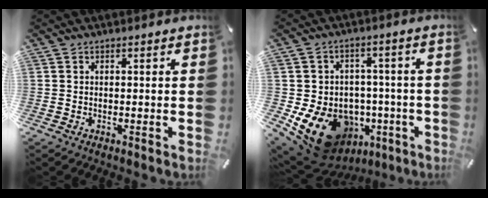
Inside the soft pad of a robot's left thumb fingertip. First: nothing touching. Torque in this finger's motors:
{"motor_torque": [0.39, 1.85, 0.71, -0.16, 0.34]}